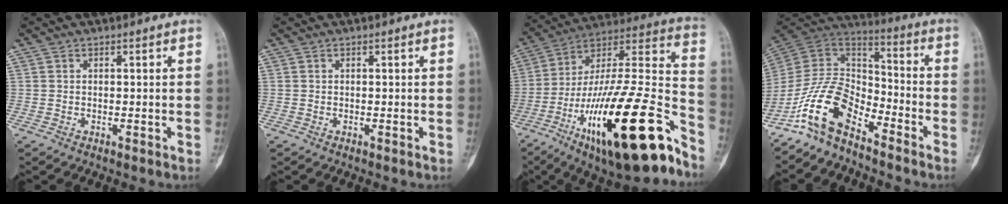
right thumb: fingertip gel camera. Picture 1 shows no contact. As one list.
[{"total": 0.0}, {"total": 32.7, "force": [-16.9, 9.2, 26.4], "torque": [-0.398, 0.076, -0.271]}, {"total": 12.9, "force": [-9.0, 6.0, 7.0], "torque": [-0.121, 0.089, -0.184]}]